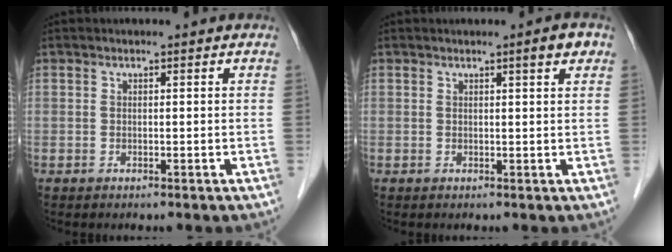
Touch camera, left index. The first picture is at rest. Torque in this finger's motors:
{"motor_torque": [0.38, 0.06, 0.15, 0.04]}